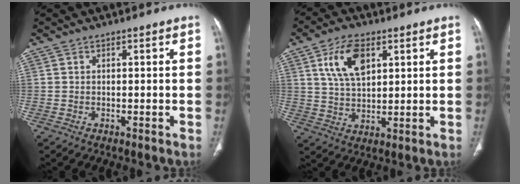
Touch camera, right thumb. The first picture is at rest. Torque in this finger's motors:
{"motor_torque": [1.39, 1.44, 0.51, -0.35, 0.07]}